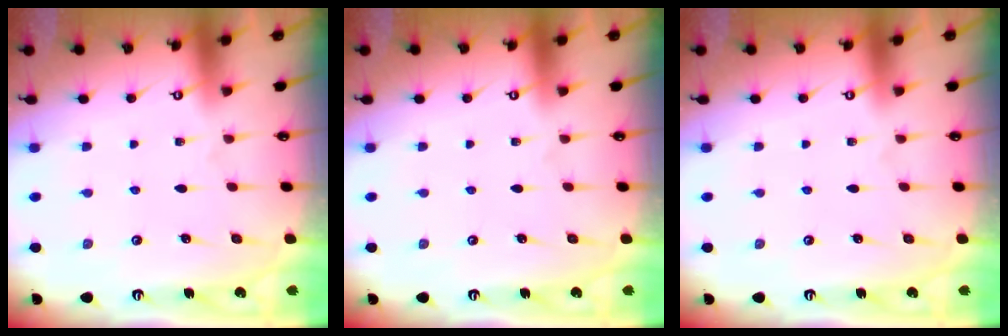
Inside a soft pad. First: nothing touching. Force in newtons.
{"total": 0.0}
{"total": 0.0}